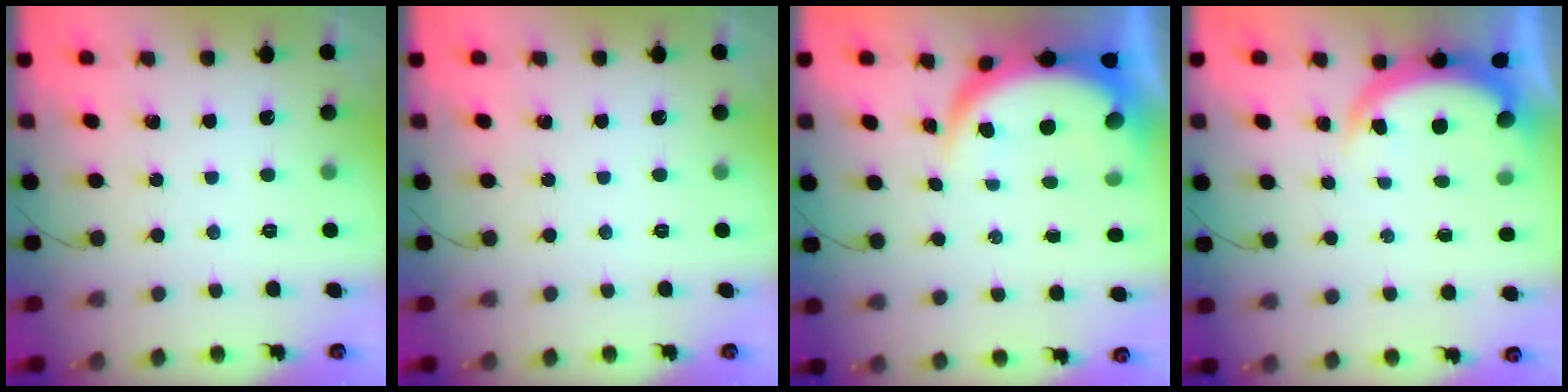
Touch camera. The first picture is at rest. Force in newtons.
{"total": 0.0}
{"total": 7.6, "press": 7.6, "slide": 0.6}
{"total": 4.5, "press": 4.5, "slide": 0.3}